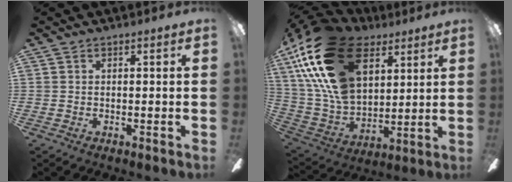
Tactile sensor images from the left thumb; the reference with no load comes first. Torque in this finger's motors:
{"motor_torque": [0.37, 1.51, 1.43, -1.35, 0.57]}